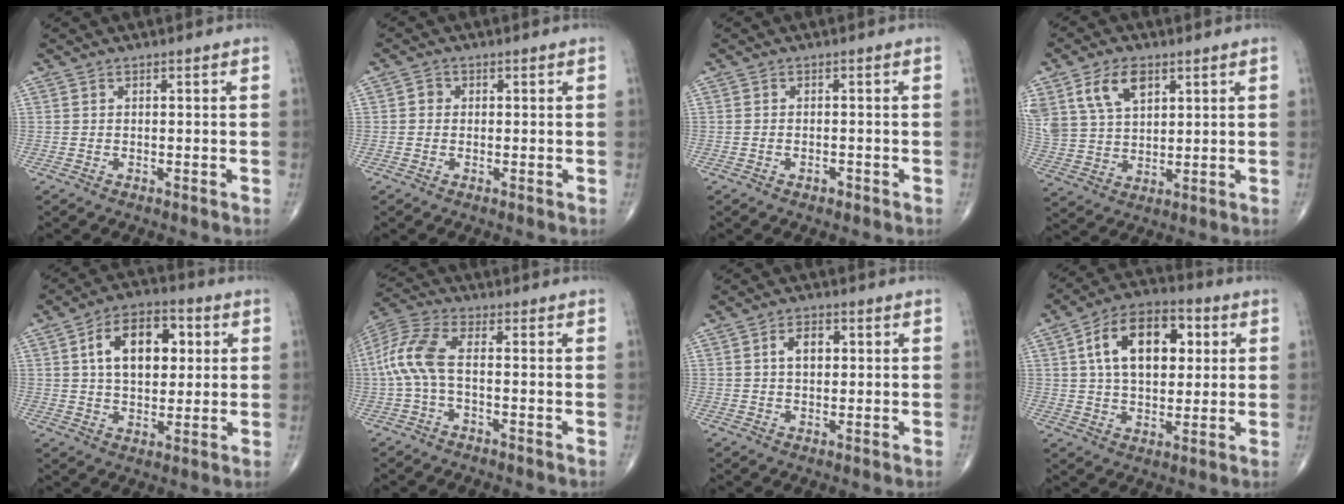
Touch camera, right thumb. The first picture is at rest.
{"total": 1.5, "force": [0.0, 1.4, 0.5], "torque": [-0.001, 0.003, -0.004]}
{"total": 1.2, "force": [-0.8, 0.7, 0.7], "torque": [-0.012, 0.005, -0.011]}
{"total": 11.9, "force": [5.8, 7.3, 7.3], "torque": [-0.137, -0.013, 0.122]}
{"total": 13.6, "force": [3.3, 8.2, 10.4], "torque": [-0.141, 0.008, 0.049]}
{"total": 8.7, "force": [-0.8, 3.5, 7.9], "torque": [-0.195, 0.028, -0.023]}
{"total": 4.4, "force": [1.0, 2.8, 3.3], "torque": [-0.048, 0.005, 0.014]}
{"total": 16.3, "force": [4.1, 9.7, 12.4], "torque": [-0.180, 0.009, 0.064]}